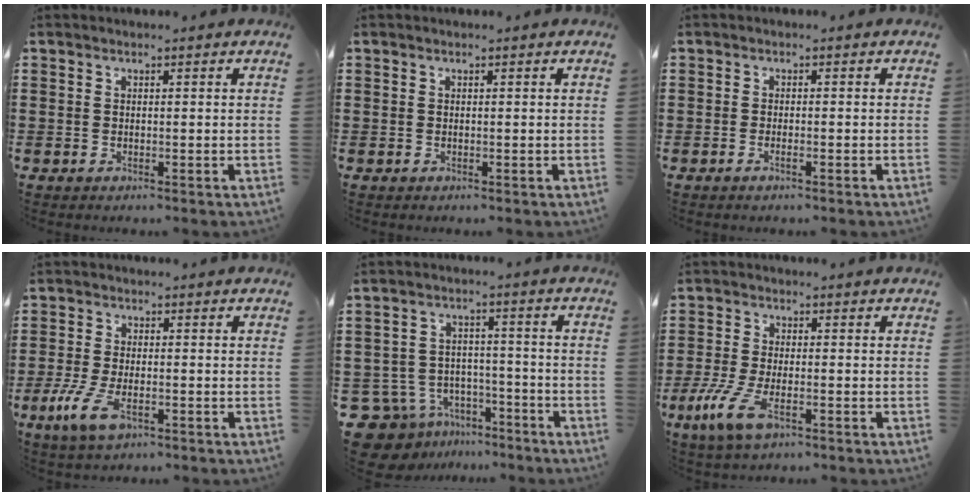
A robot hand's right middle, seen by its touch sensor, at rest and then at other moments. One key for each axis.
{"total": 0.0}
{"total": 0.9, "fx": -0.5, "fy": 0.1, "fz": 0.8, "tx": -0.015, "ty": -0.004, "tz": -0.008}
{"total": 6.3, "fx": -2.8, "fy": 2.6, "fz": 5.0, "tx": -0.122, "ty": -0.012, "tz": -0.058}
{"total": 8.2, "fx": -7.1, "fy": 3.9, "fz": 1.0, "tx": -0.047, "ty": 0.021, "tz": -0.142}
{"total": 7.2, "fx": -3.4, "fy": 2.8, "fz": 5.7, "tx": -0.139, "ty": -0.012, "tz": -0.068}